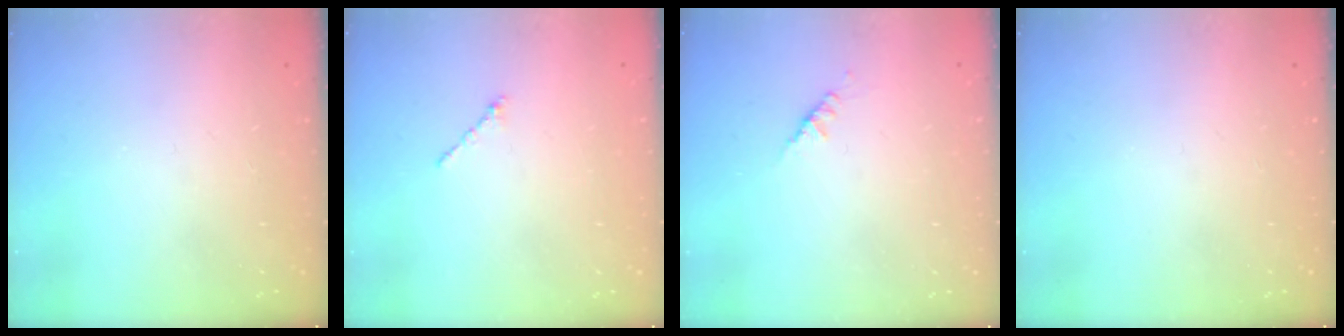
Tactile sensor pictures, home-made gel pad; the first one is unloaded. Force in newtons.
{"total": 1.0, "press": 0.9, "slide": 0.4}
{"total": 2.6, "press": 2.6, "slide": 0.5}
{"total": 0.0}